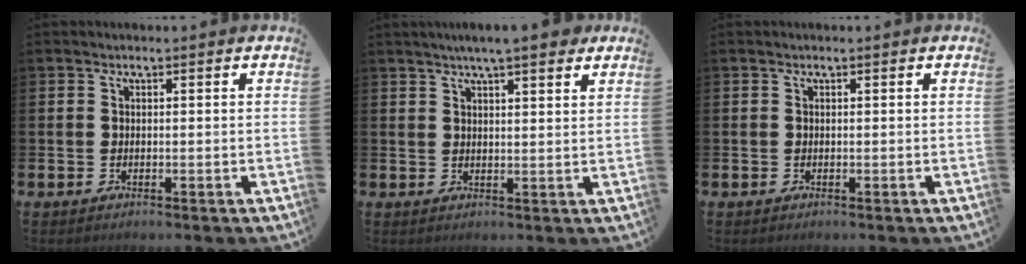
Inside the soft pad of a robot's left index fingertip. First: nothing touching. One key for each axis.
{"total": 5.0, "fx": 4.4, "fy": 0.2, "fz": 2.2, "tx": -0.040, "ty": -0.016, "tz": 0.076}
{"total": 0.0}